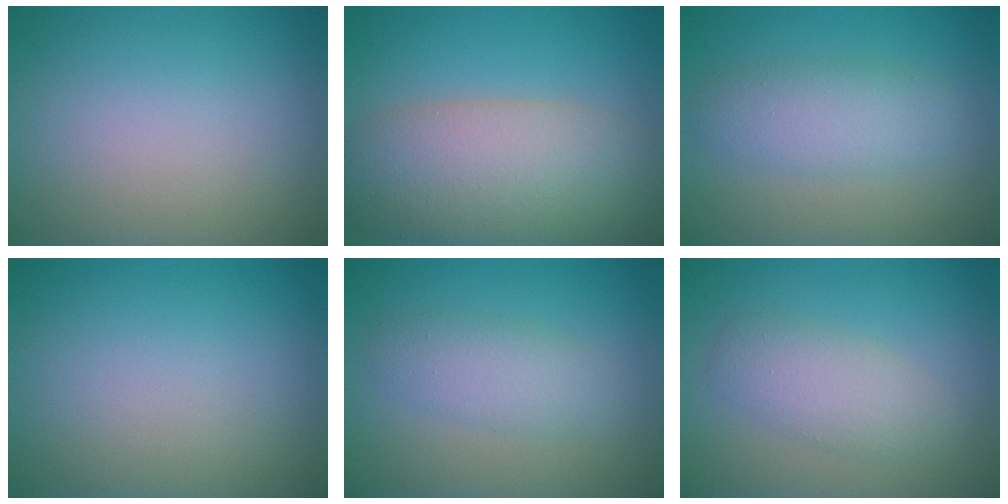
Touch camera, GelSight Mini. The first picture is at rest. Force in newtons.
{"total": 8.7, "press": 8.7, "slide": 0.7}
{"total": 3.4, "press": 3.4, "slide": 0.2}
{"total": 0.0}
{"total": 2.7, "press": 2.7, "slide": 0.0}
{"total": 3.4, "press": 3.4, "slide": 0.1}